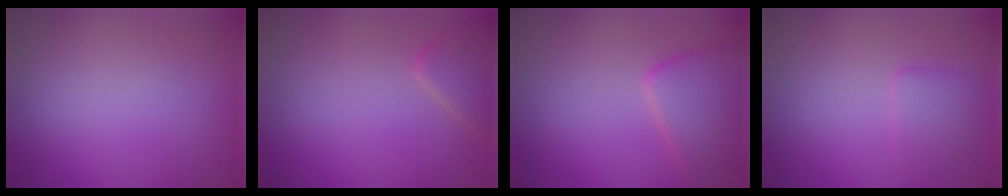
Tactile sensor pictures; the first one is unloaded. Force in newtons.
{"total": 2.1, "press": 2.1, "slide": 0.1}
{"total": 3.5, "press": 3.5, "slide": 0.2}
{"total": 1.4, "press": 1.4, "slide": 0.1}